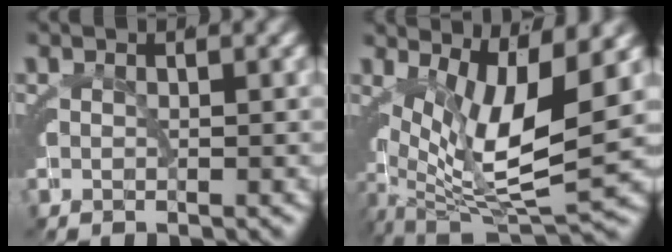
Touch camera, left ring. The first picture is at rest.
{"total": 9.7, "force": [0.2, 4.7, 8.5], "torque": [-0.152, -0.042, 0.026]}